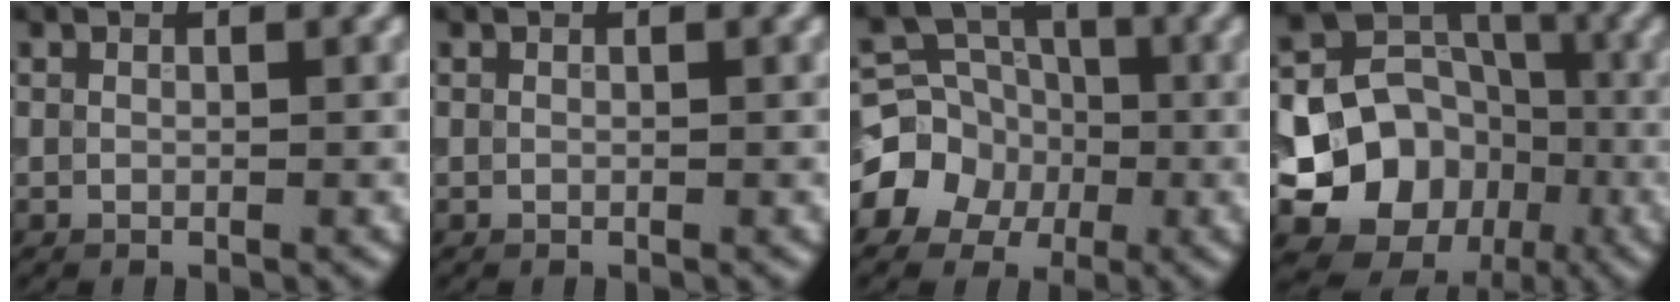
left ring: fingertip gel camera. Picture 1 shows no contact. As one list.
[{"total": 0.0}, {"total": 6.2, "force": [-2.0, 5.6, 1.9], "torque": [-0.017, 0.006, -0.055]}, {"total": 10.8, "force": [-2.7, 9.4, 4.6], "torque": [-0.082, -0.004, -0.060]}]